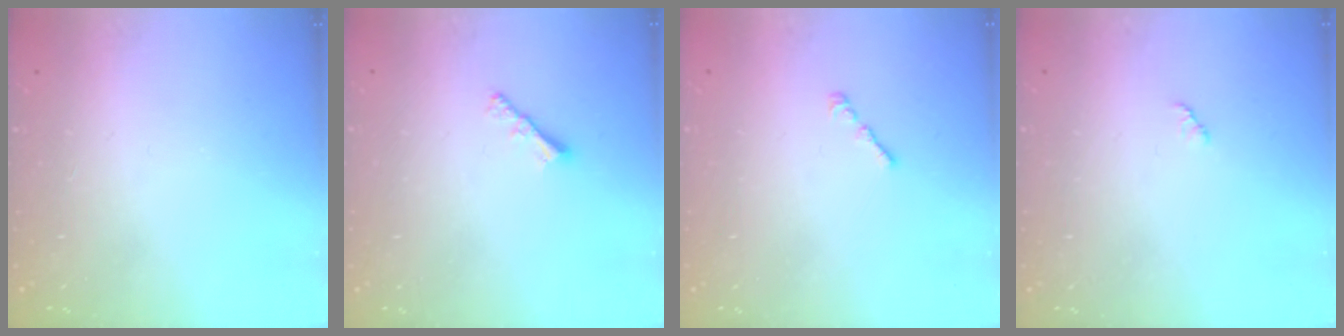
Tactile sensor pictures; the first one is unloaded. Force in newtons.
{"total": 2.2, "press": 2.1, "slide": 0.6}
{"total": 1.1, "press": 0.9, "slide": 0.5}
{"total": 2.1, "press": 2.1, "slide": 0.3}